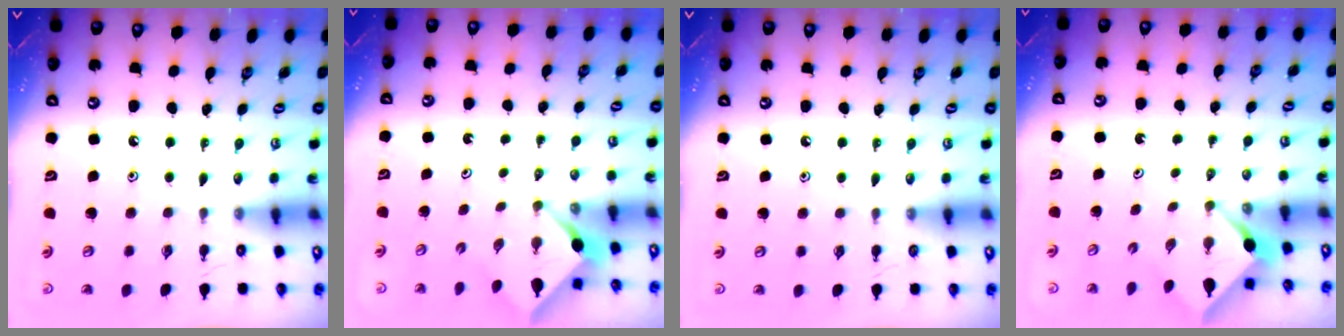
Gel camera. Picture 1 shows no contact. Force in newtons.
{"total": 2.5, "press": 2.5, "slide": 0.3}
{"total": 2.7, "press": 2.7, "slide": 0.3}
{"total": 2.5, "press": 2.5, "slide": 0.3}